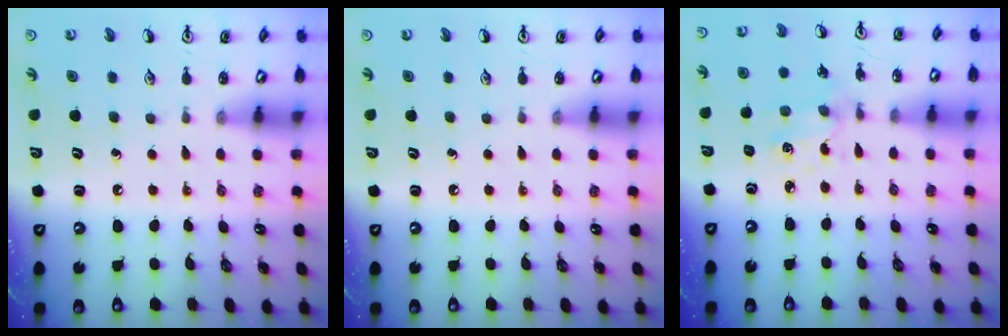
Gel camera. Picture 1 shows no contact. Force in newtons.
{"total": 0.0}
{"total": 1.9, "press": 1.9, "slide": 0.2}